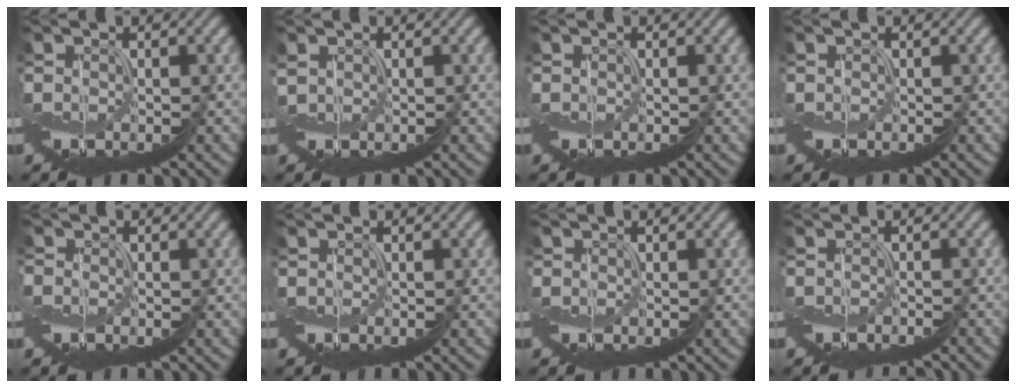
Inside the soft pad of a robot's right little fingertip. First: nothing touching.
{"total": 1.0, "force": [0.9, -0.3, -0.2], "torque": [-0.014, 0.002, 0.015]}
{"total": 0.0}
{"total": 0.0}
{"total": 1.5, "force": [-0.8, 1.1, 0.5], "torque": [-0.005, -0.004, -0.018]}
{"total": 0.0}
{"total": 0.5, "force": [0.2, 0.4, 0.1], "torque": [-0.004, -0.006, 0.002]}
{"total": 2.0, "force": [-2.0, 0.0, 0.1], "torque": [0.003, 0.010, -0.031]}